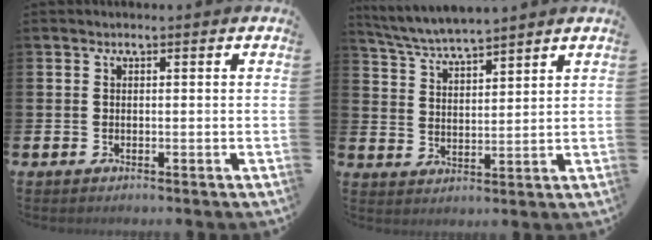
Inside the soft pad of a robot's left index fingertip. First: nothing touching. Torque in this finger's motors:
{"motor_torque": [0.12, -0.52, 0.23, 0.12]}